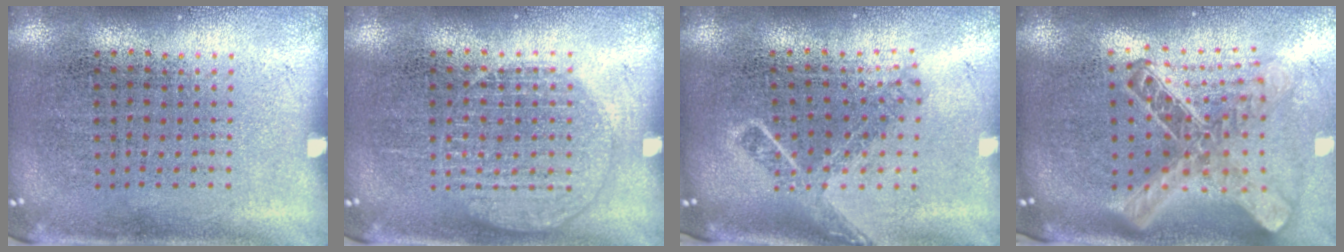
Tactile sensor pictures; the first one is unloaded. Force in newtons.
{"total": 2.3, "press": 2.3, "slide": 0.4}
{"total": 1.6, "press": 1.2, "slide": 1.1}
{"total": 2.6, "press": 1.9, "slide": 1.8}